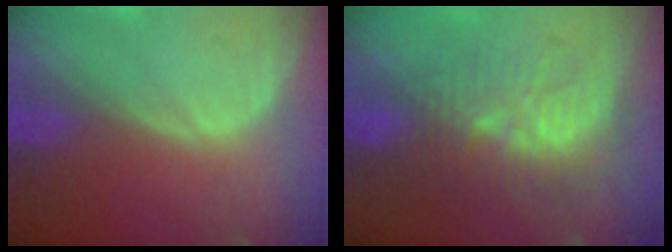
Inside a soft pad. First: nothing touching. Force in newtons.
{"total": 10.1, "press": 9.0, "slide": 4.5}